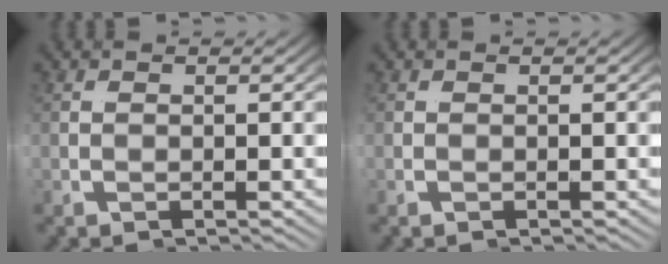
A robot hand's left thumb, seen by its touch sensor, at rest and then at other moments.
{"total": 0.0}